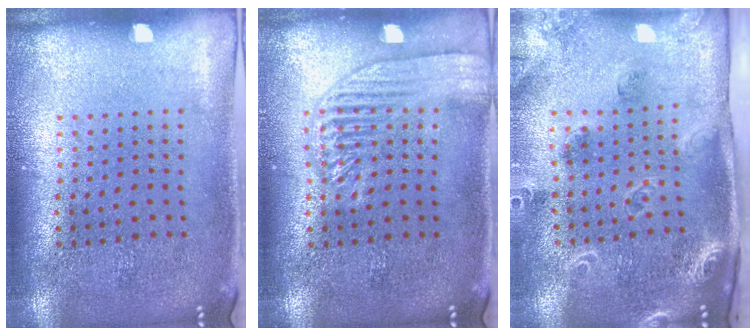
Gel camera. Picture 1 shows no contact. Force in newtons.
{"total": 1.8, "press": 1.7, "slide": 0.2}
{"total": 1.7, "press": 1.7, "slide": 0.3}